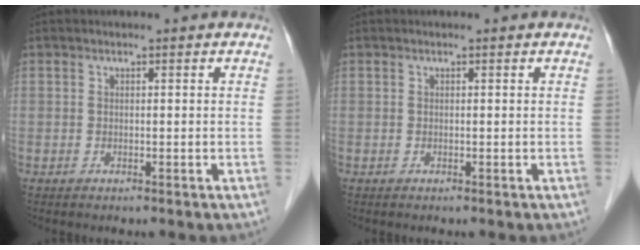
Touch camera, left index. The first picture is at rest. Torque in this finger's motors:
{"motor_torque": [-0.07, 0.07, 0.00, 0.00]}